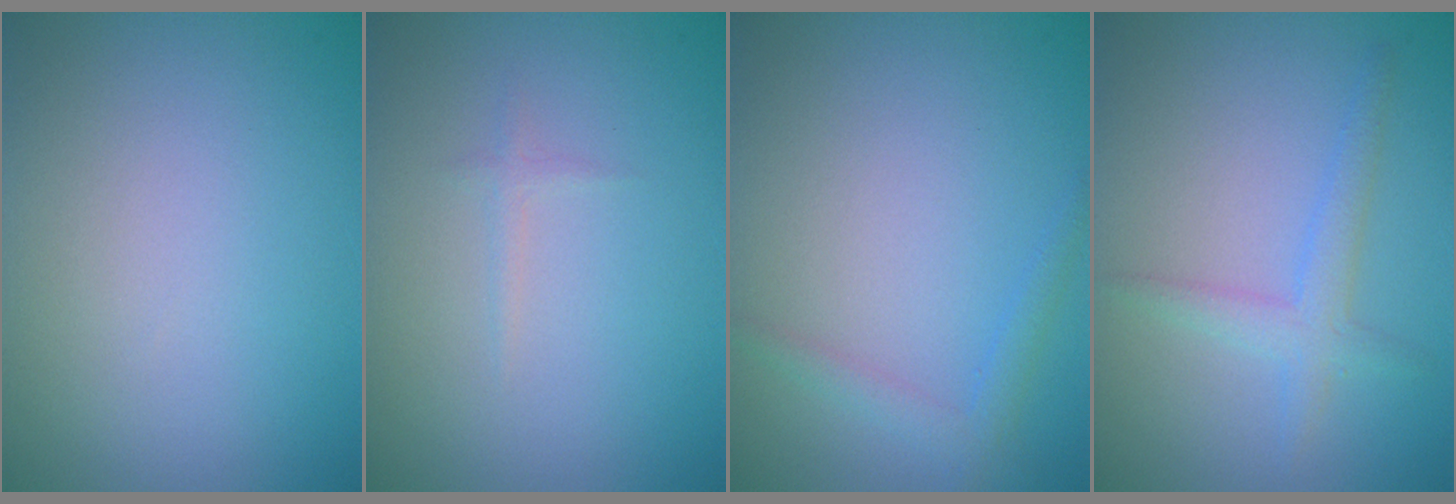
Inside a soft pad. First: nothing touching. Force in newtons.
{"total": 0.6, "press": 0.6, "slide": 0.0}
{"total": 1.6, "press": 1.6, "slide": 0.1}
{"total": 2.1, "press": 2.1, "slide": 0.1}